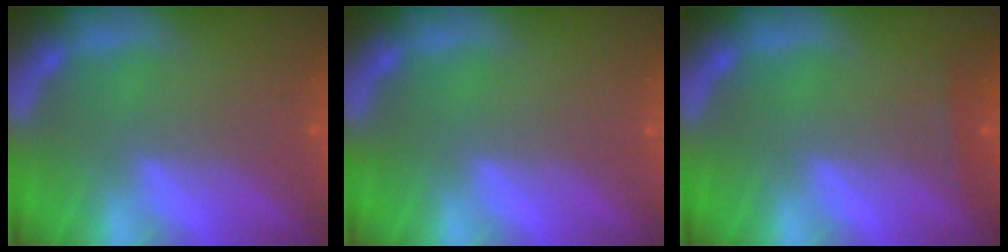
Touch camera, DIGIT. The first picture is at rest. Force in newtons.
{"total": 0.0}
{"total": 0.9}